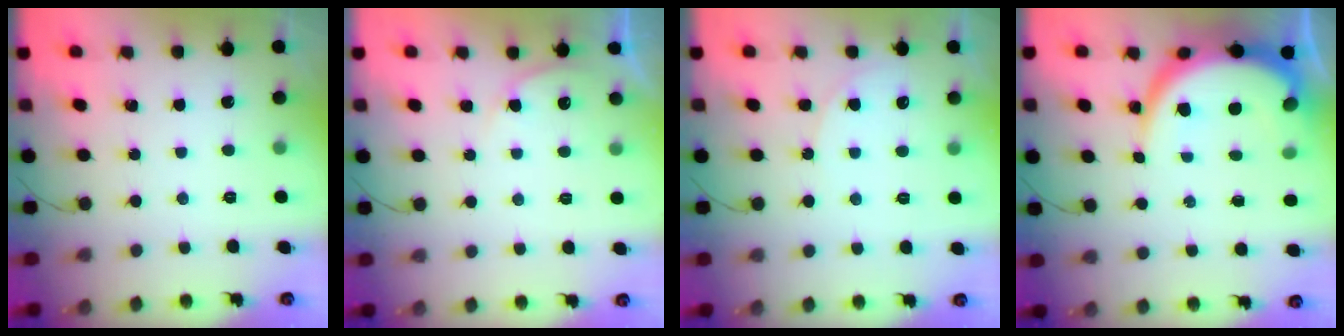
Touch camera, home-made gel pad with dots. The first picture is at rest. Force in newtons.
{"total": 5.0, "press": 4.6, "slide": 1.8}
{"total": 5.0, "press": 5.0, "slide": 0.6}
{"total": 9.4, "press": 9.4, "slide": 0.5}